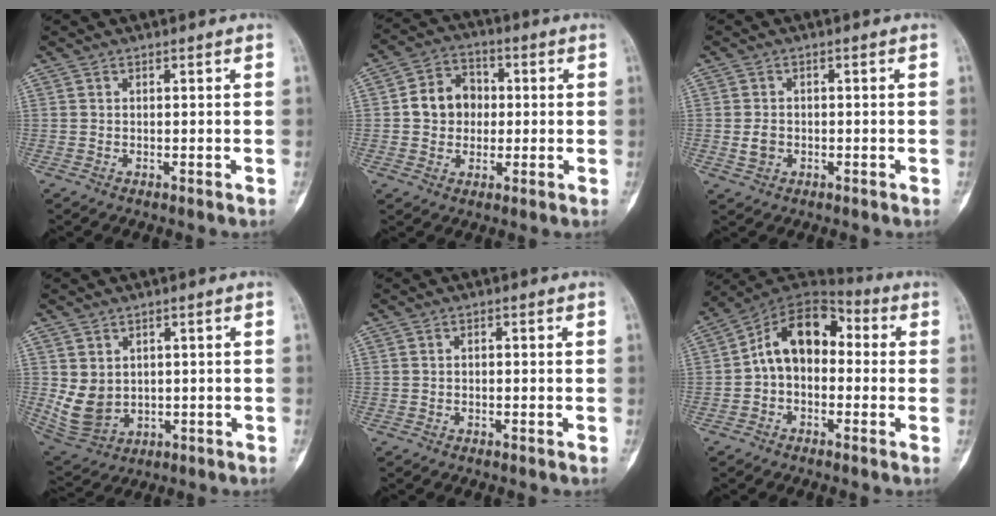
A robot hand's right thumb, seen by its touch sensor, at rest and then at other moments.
{"total": 8.9, "force": [0.3, 7.6, 4.6], "torque": [-0.044, 0.017, -0.003]}
{"total": 2.8, "force": [-0.6, 2.3, 1.5], "torque": [-0.018, 0.005, -0.007]}
{"total": 7.6, "force": [0.7, 6.2, 4.2], "torque": [-0.065, -0.009, 0.041]}
{"total": 0.5, "force": [-0.1, 0.3, 0.4], "torque": [-0.004, 0.003, -0.006]}
{"total": 12.5, "force": [0.0, 8.7, 9.0], "torque": [-0.117, 0.045, -0.017]}